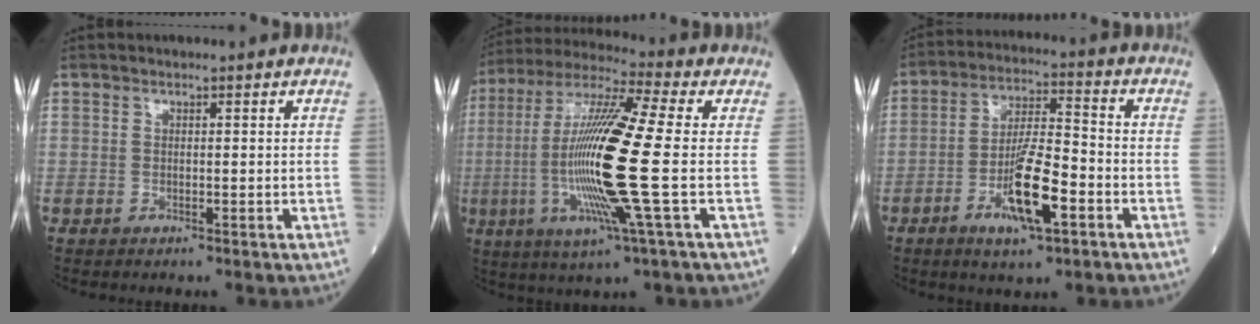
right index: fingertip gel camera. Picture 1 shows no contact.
{"total": 18.4, "force": [-2.3, -0.2, 18.3], "torque": [-0.376, -0.010, -0.054]}
{"total": 10.6, "force": [-4.3, 1.9, 9.5], "torque": [-0.178, -0.005, -0.074]}